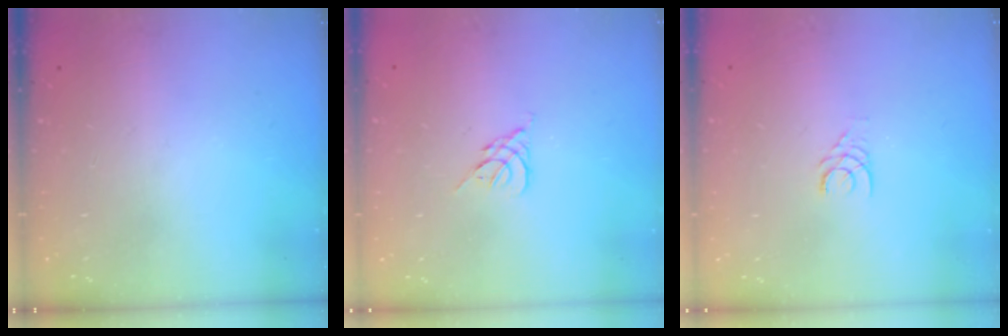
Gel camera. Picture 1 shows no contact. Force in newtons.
{"total": 2.6, "press": 2.5, "slide": 0.7}
{"total": 2.4, "press": 2.4, "slide": 0.2}